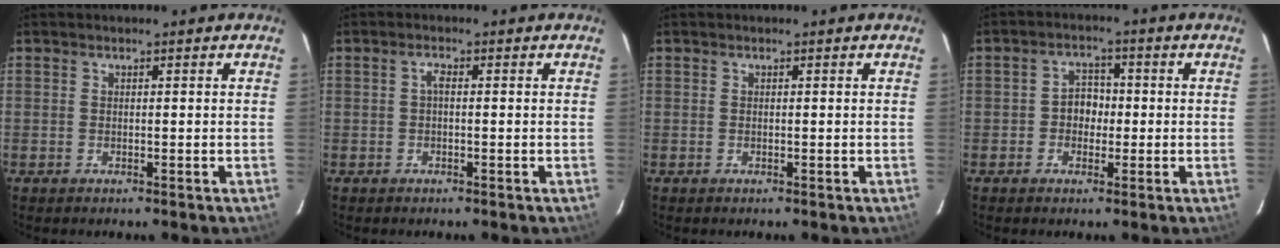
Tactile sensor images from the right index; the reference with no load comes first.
{"total": 1.2, "force": [-0.1, 0.5, 1.1], "torque": [-0.021, 0.008, -0.005]}
{"total": 0.0}
{"total": 3.7, "force": [-0.5, 2.8, 2.4], "torque": [-0.042, 0.013, -0.008]}